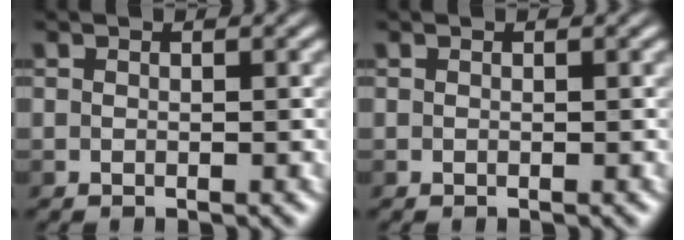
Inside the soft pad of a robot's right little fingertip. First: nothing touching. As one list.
[{"total": 0.0}]